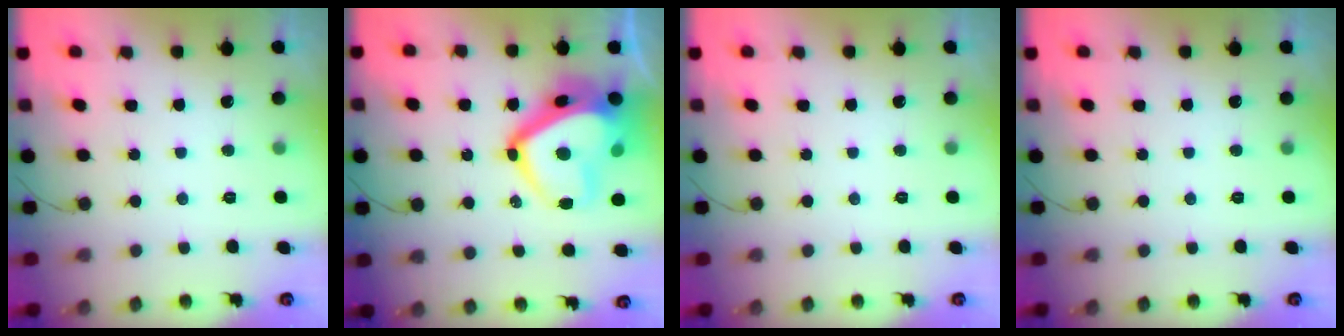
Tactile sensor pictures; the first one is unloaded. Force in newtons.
{"total": 19.3, "press": 19.1, "slide": 2.2}
{"total": 0.0}
{"total": 0.0}